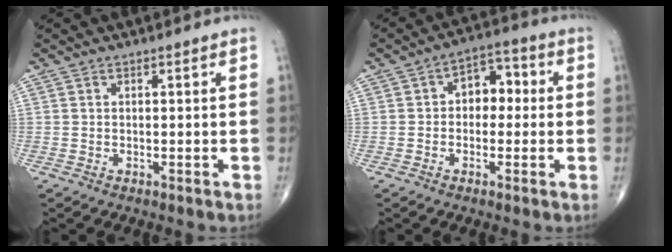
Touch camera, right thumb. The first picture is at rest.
{"total": 6.9, "force": [0.3, 4.8, 5.0], "torque": [-0.037, 0.028, -0.009]}